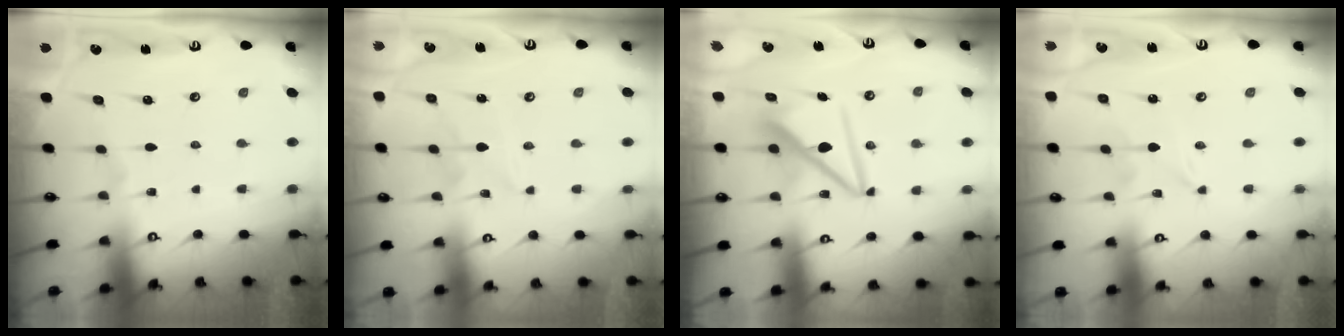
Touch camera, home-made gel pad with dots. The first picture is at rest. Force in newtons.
{"total": 4.2, "press": 4.2, "slide": 0.4}
{"total": 9.1, "press": 9.0, "slide": 1.0}
{"total": 0.0}